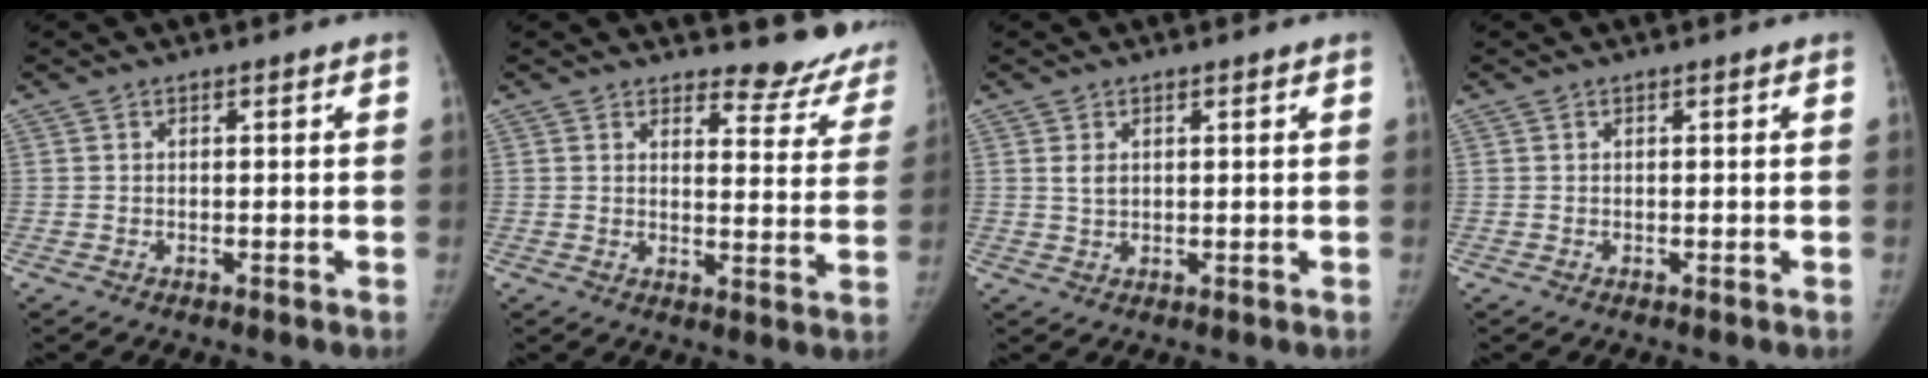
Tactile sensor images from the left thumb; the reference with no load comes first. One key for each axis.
{"total": 10.9, "fx": 10.2, "fy": 3.7, "fz": 1.3, "tx": 0.026, "ty": -0.097, "tz": 0.100}
{"total": 2.2, "fx": 1.0, "fy": 1.3, "fz": 1.4, "tx": -0.021, "ty": -0.007, "tz": 0.023}
{"total": 0.0}